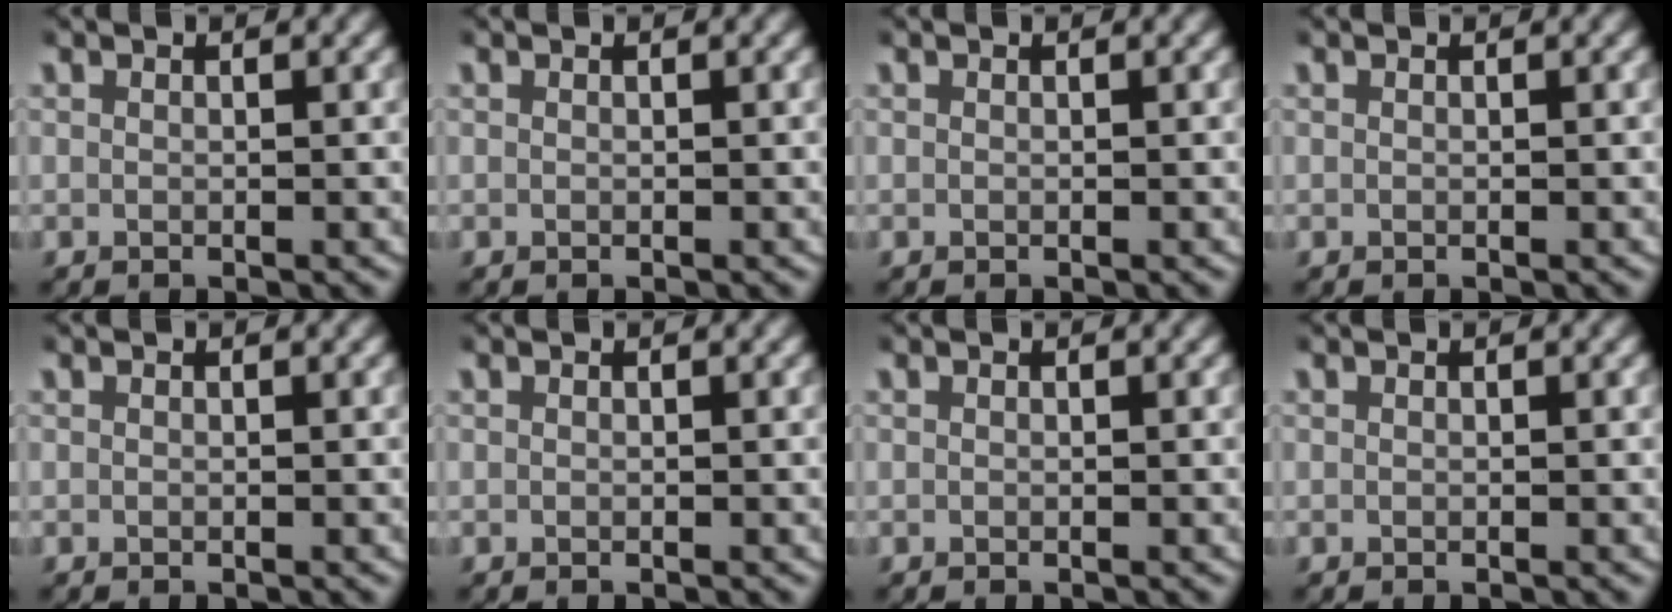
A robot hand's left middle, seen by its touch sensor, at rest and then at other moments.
{"total": 0.0}
{"total": 0.0}
{"total": 0.0}
{"total": 0.0}
{"total": 0.0}
{"total": 0.0}
{"total": 0.0}